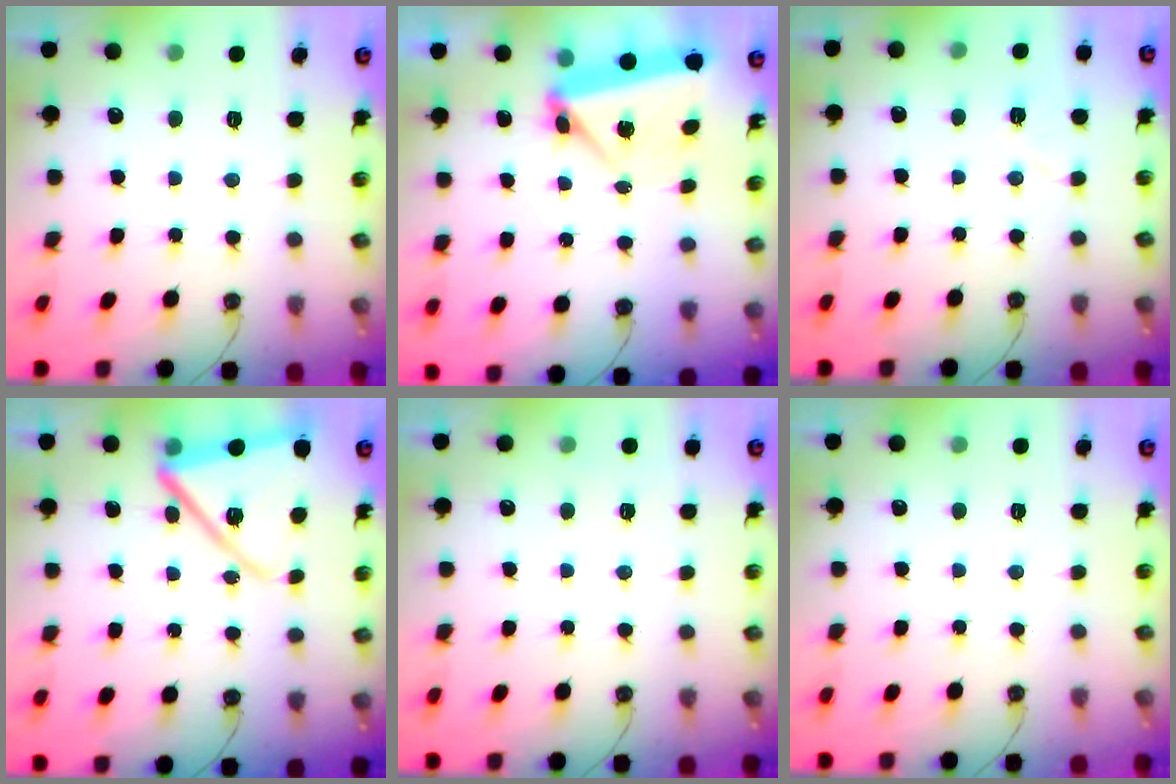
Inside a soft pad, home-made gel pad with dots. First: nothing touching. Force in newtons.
{"total": 5.9, "press": 5.8, "slide": 1.1}
{"total": 5.9, "press": 5.2, "slide": 2.8}
{"total": 14.9, "press": 14.8, "slide": 1.5}
{"total": 2.8, "press": 1.8, "slide": 2.2}
{"total": 0.0}